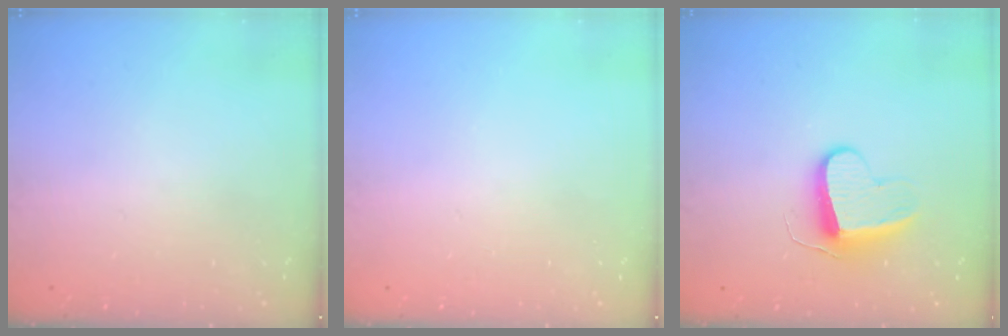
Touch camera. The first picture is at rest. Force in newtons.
{"total": 0.0}
{"total": 9.3, "press": 9.3, "slide": 0.1}